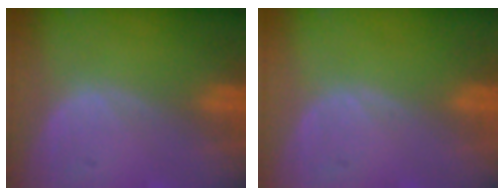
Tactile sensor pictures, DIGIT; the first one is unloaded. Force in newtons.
{"total": 0.0}